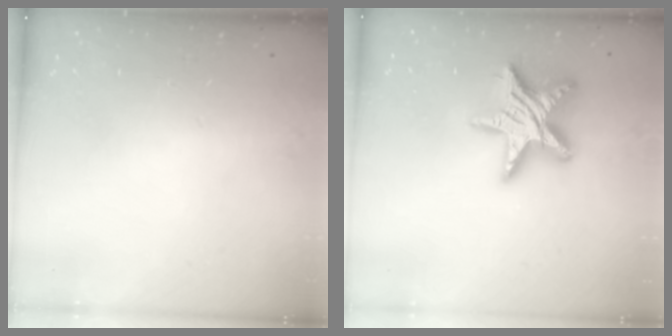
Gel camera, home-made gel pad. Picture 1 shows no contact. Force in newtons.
{"total": 16.9, "press": 16.9, "slide": 1.1}